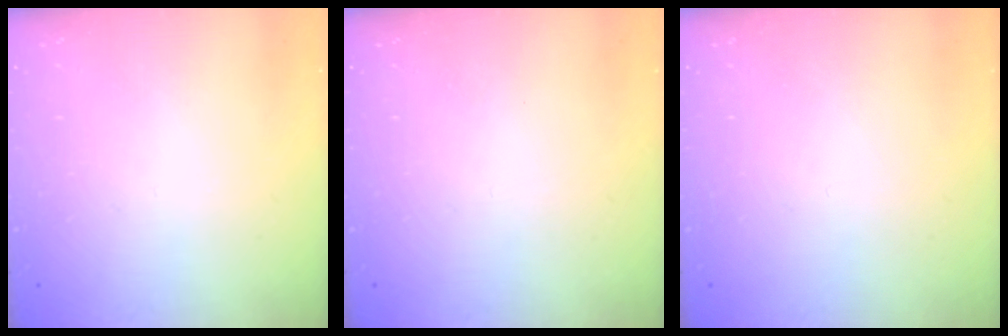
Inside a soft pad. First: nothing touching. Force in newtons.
{"total": 0.0}
{"total": 0.0}